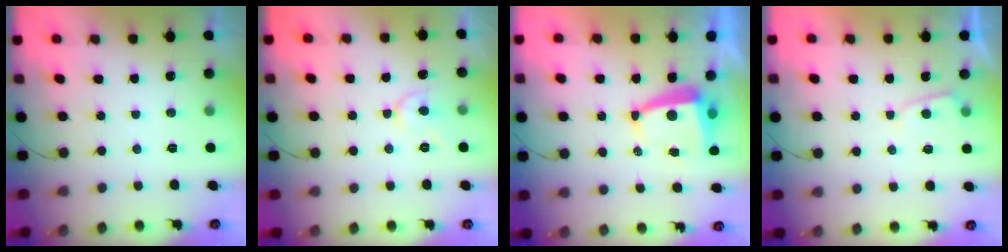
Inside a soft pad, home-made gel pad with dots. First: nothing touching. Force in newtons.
{"total": 6.5, "press": 6.4, "slide": 0.7}
{"total": 5.5, "press": 5.5, "slide": 0.9}
{"total": 2.1, "press": 2.1, "slide": 0.3}